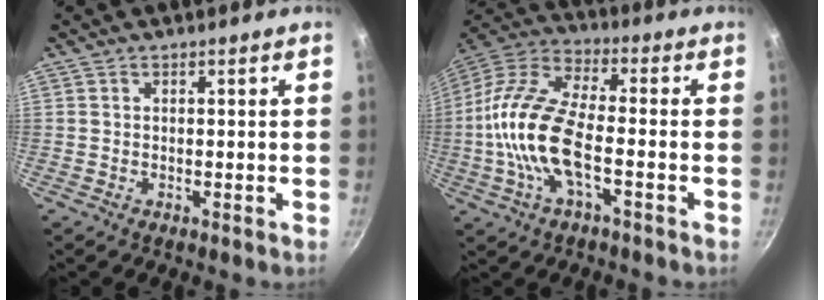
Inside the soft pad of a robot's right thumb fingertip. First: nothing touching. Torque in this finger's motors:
{"motor_torque": [-0.33, 1.20, 2.00, -0.77, 0.25]}